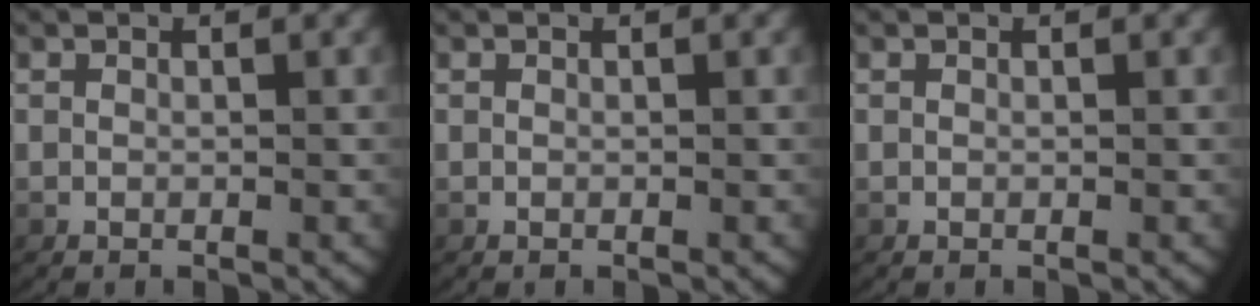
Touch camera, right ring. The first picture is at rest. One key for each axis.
{"total": 0.0}
{"total": 0.0}